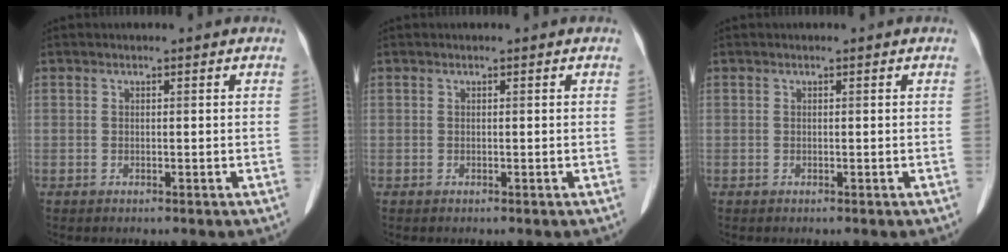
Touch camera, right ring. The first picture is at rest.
{"total": 0.0}
{"total": 0.0}